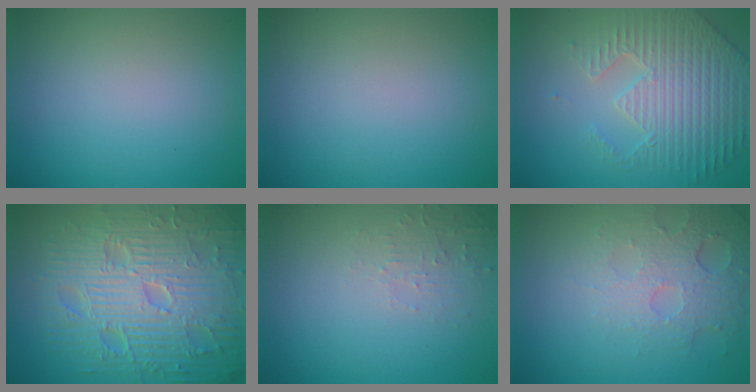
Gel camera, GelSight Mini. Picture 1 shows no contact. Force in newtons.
{"total": 0.0}
{"total": 6.5, "press": 5.3, "slide": 3.8}
{"total": 11.7, "press": 7.6, "slide": 8.9}
{"total": 1.5, "press": 1.5, "slide": 0.3}
{"total": 4.9, "press": 3.2, "slide": 3.6}